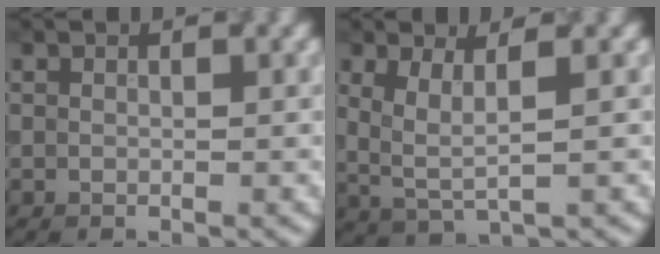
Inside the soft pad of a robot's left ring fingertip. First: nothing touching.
{"total": 3.1, "force": [0.8, 0.8, 2.9], "torque": [-0.064, -0.005, 0.020]}